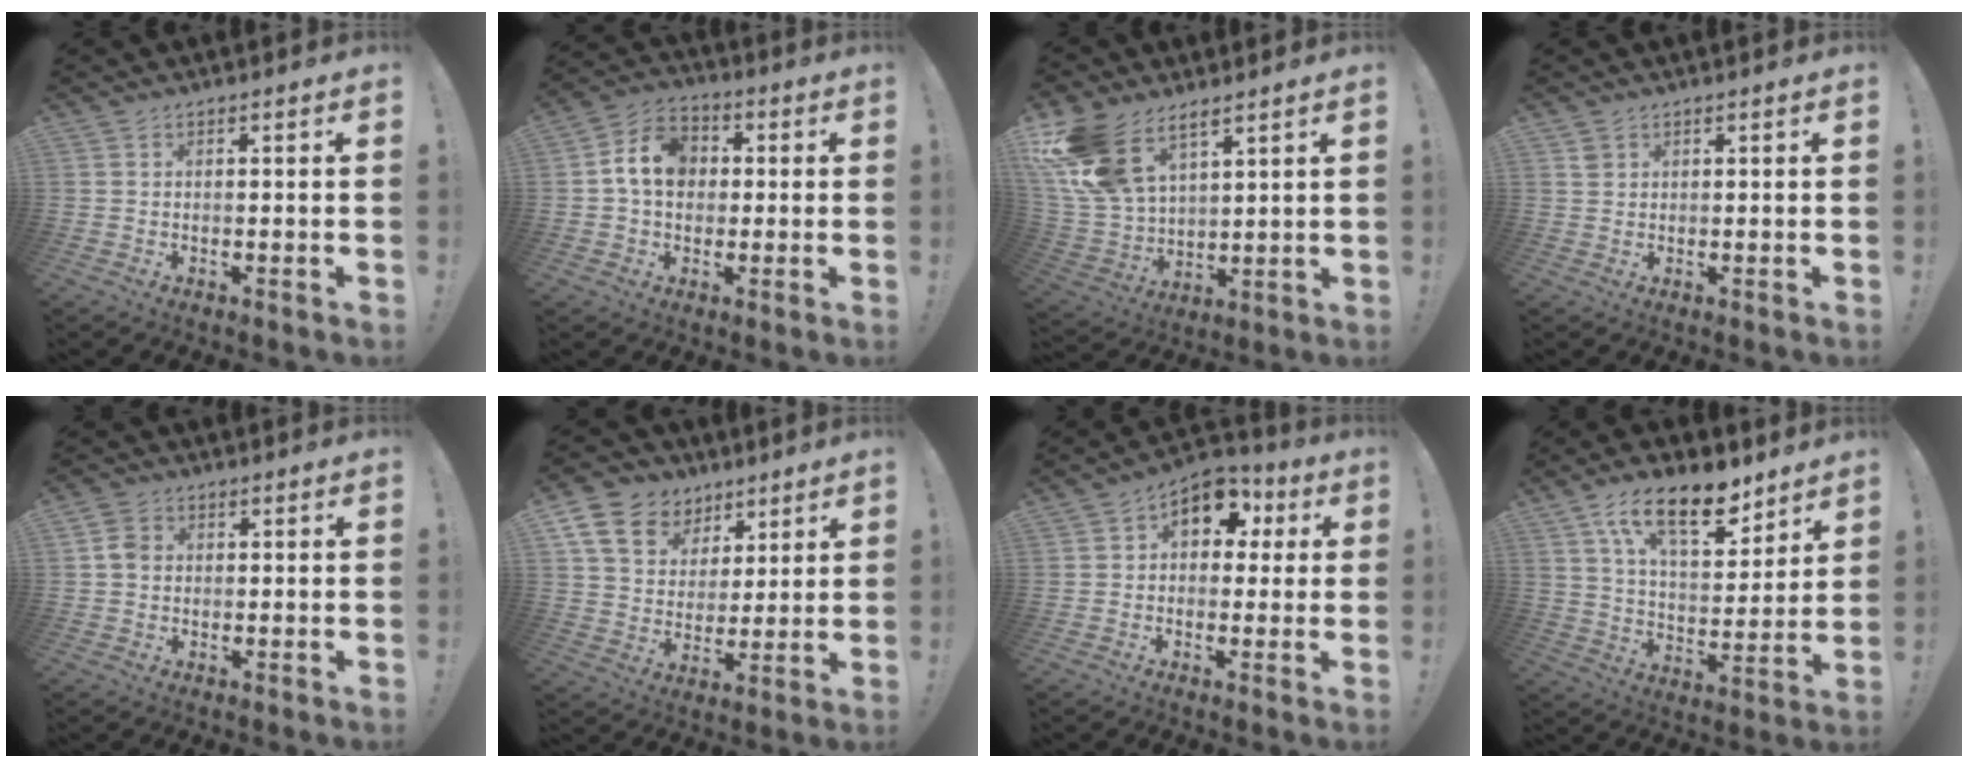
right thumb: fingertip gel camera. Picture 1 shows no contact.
{"total": 11.1, "force": [1.5, 8.8, 6.6], "torque": [-0.102, 0.014, 0.035]}
{"total": 16.2, "force": [10.0, 9.2, 8.8], "torque": [-0.173, -0.054, 0.195]}
{"total": 1.7, "force": [1.1, 1.2, 0.4], "torque": [0.008, -0.007, 0.018]}
{"total": 4.4, "force": [0.4, 3.8, 2.2], "torque": [-0.032, 0.009, 0.010]}
{"total": 13.9, "force": [7.6, 10.3, 5.6], "torque": [-0.083, -0.046, 0.149]}
{"total": 10.1, "force": [3.3, 7.6, 5.9], "torque": [-0.074, -0.005, 0.066]}
{"total": 16.5, "force": [10.4, 6.9, 10.8], "torque": [-0.180, -0.053, 0.181]}